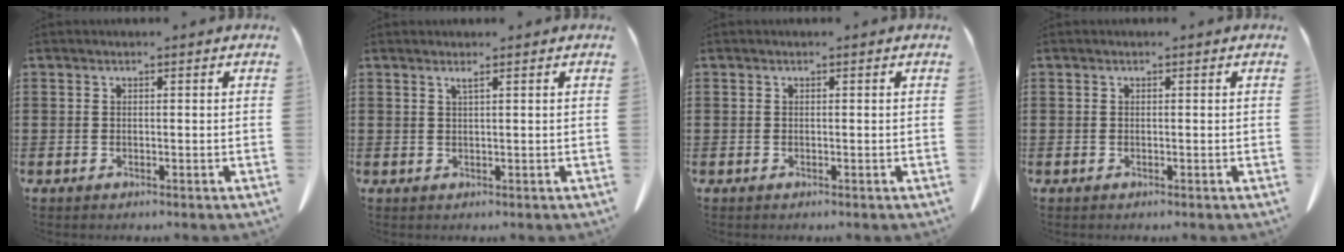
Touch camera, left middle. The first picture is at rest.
{"total": 1.0, "force": [0.7, -0.2, 0.7], "torque": [-0.014, -0.005, 0.014]}
{"total": 0.0}
{"total": 0.0}